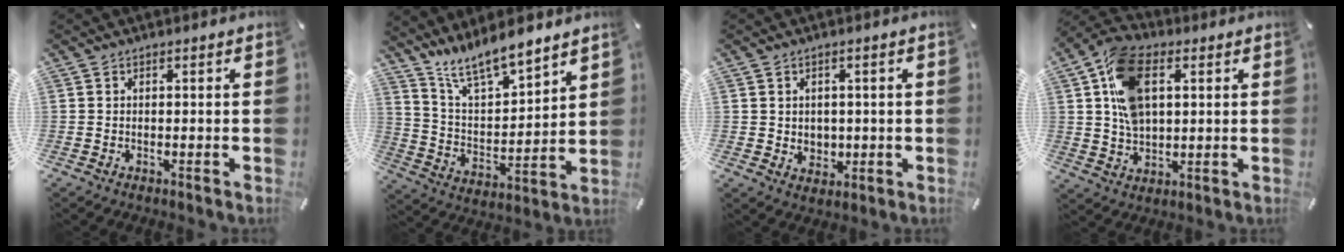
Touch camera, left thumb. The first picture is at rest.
{"total": 10.7, "force": [10.3, 2.3, 1.7], "torque": [-0.055, -0.091, 0.190]}
{"total": 3.5, "force": [0.4, 3.4, 0.9], "torque": [0.001, -0.005, 0.004]}
{"total": 13.8, "force": [3.8, 9.1, 9.7], "torque": [-0.201, 0.008, 0.070]}